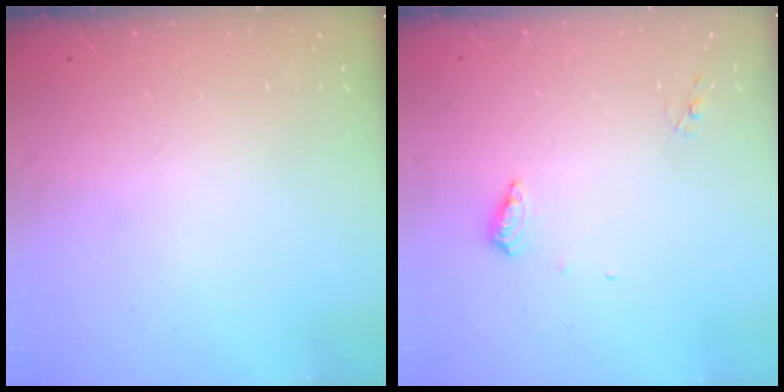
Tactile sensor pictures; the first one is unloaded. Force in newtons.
{"total": 6.3, "press": 6.2, "slide": 0.6}